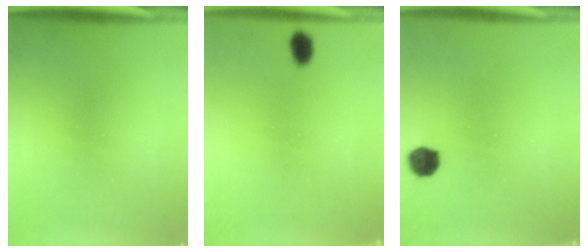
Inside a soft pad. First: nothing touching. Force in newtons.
{"total": 2.4}
{"total": 4.2}